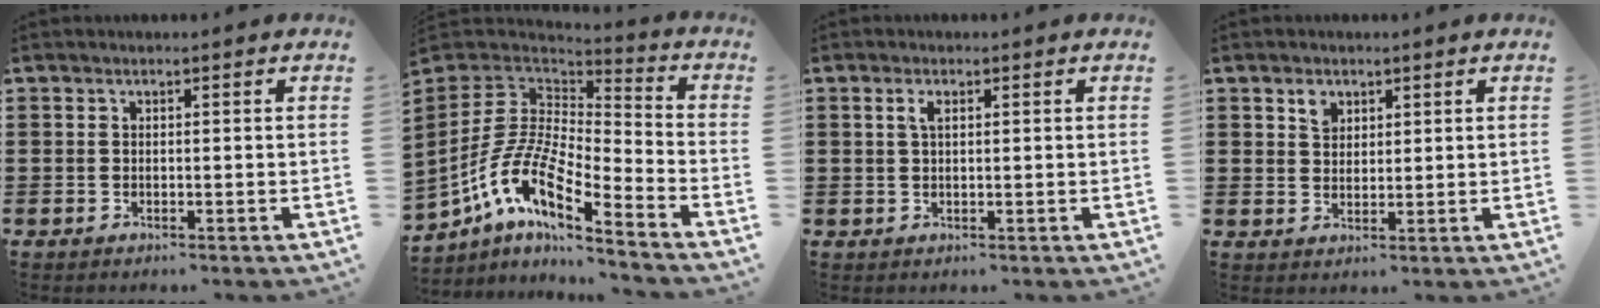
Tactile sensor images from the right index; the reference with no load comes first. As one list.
[{"total": 11.5, "force": [-7.6, 3.4, 7.8], "torque": [-0.188, -0.008, -0.163]}, {"total": 1.8, "force": [0.6, 0.7, 1.6], "torque": [-0.034, 0.006, 0.010]}, {"total": 2.5, "force": [1.6, 1.7, 1.0], "torque": [-0.010, -0.002, 0.027]}]